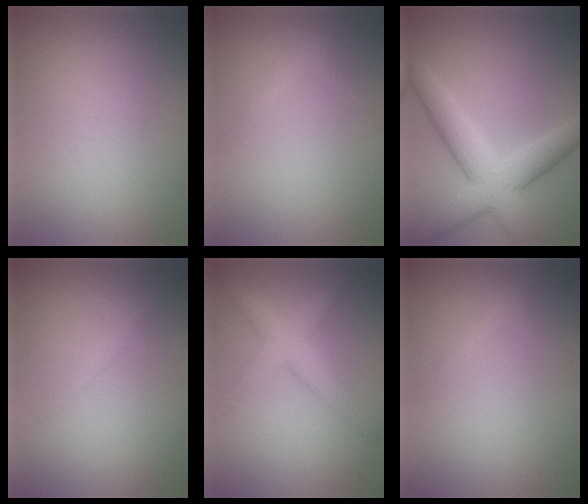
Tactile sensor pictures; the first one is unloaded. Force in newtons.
{"total": 1.8, "press": 1.8, "slide": 0.1}
{"total": 6.6, "press": 6.6, "slide": 0.4}
{"total": 1.4, "press": 1.4, "slide": 0.0}
{"total": 3.7, "press": 3.7, "slide": 0.1}
{"total": 1.8, "press": 1.8, "slide": 0.1}